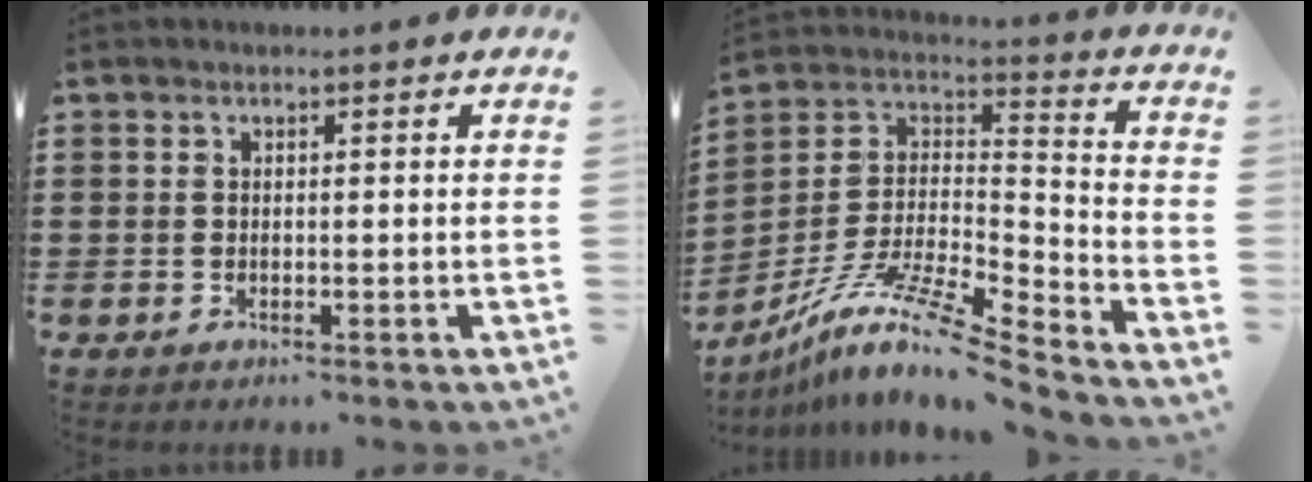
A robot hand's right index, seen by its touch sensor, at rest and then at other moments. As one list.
[{"total": 11.7, "force": [-8.8, 0.8, 7.6], "torque": [-0.152, -0.001, -0.176]}]